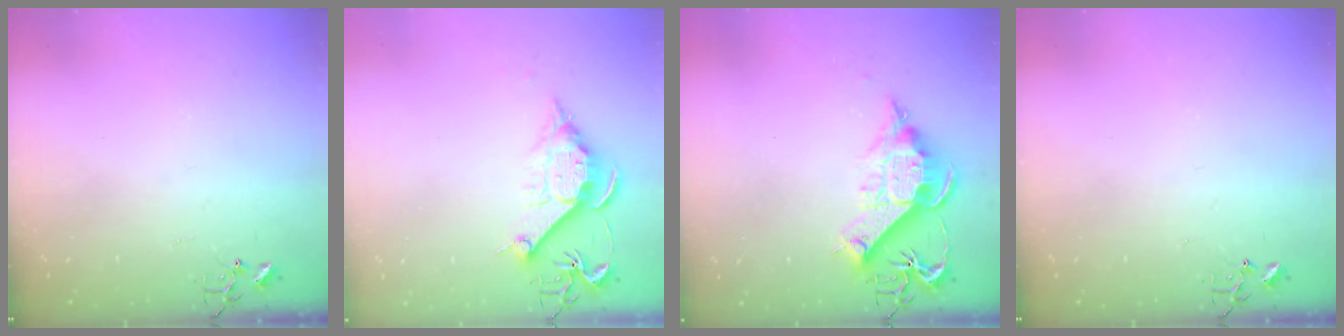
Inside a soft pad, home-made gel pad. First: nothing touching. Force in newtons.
{"total": 10.9, "press": 10.9, "slide": 0.3}
{"total": 12.1, "press": 12.0, "slide": 1.6}
{"total": 0.0}